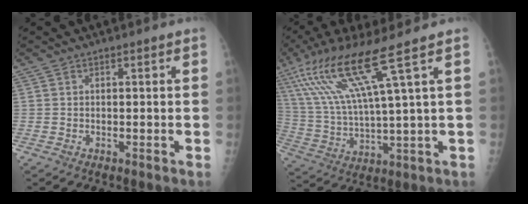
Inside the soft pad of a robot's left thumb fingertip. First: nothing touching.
{"total": 16.1, "force": [8.3, 0.2, 13.8], "torque": [-0.291, -0.025, 0.161]}